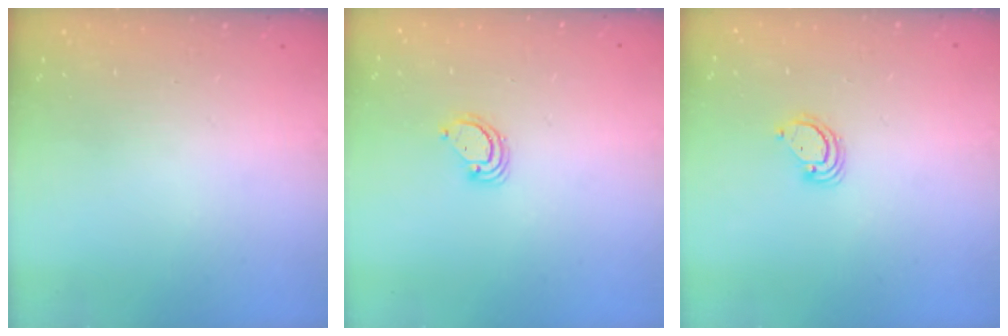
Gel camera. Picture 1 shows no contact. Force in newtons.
{"total": 3.8, "press": 3.8, "slide": 0.3}
{"total": 4.0, "press": 4.0, "slide": 0.2}